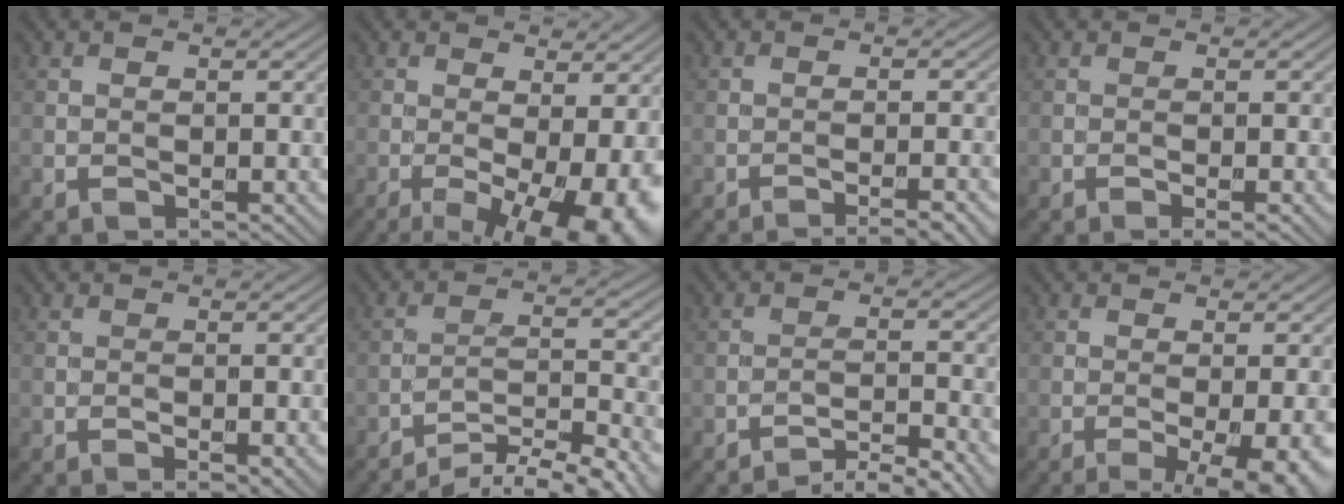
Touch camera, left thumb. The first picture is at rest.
{"total": 12.8, "force": [-4.2, 4.3, 11.3], "torque": [-0.165, -0.016, -0.051]}
{"total": 4.9, "force": [-3.4, 0.8, 3.4], "torque": [-0.046, 0.017, -0.057]}
{"total": 1.5, "force": [-0.7, 0.2, 1.3], "torque": [-0.022, 0.000, -0.012]}
{"total": 1.7, "force": [-0.7, 0.4, 1.5], "torque": [-0.024, -0.001, -0.010]}
{"total": 11.9, "force": [-10.5, 2.0, 5.3], "torque": [-0.086, -0.002, -0.151]}
{"total": 5.4, "force": [-4.4, 0.8, 3.0], "torque": [-0.050, 0.008, -0.068]}
{"total": 8.6, "force": [-3.7, 2.2, 7.4], "torque": [-0.107, -0.010, -0.045]}